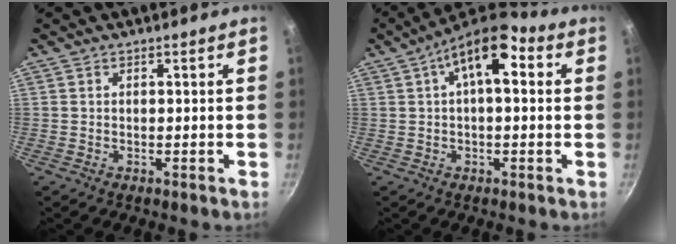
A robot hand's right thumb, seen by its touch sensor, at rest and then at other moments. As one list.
[{"total": 11.5, "force": [3.4, 5.5, 9.6], "torque": [-0.134, 0.028, 0.043]}]